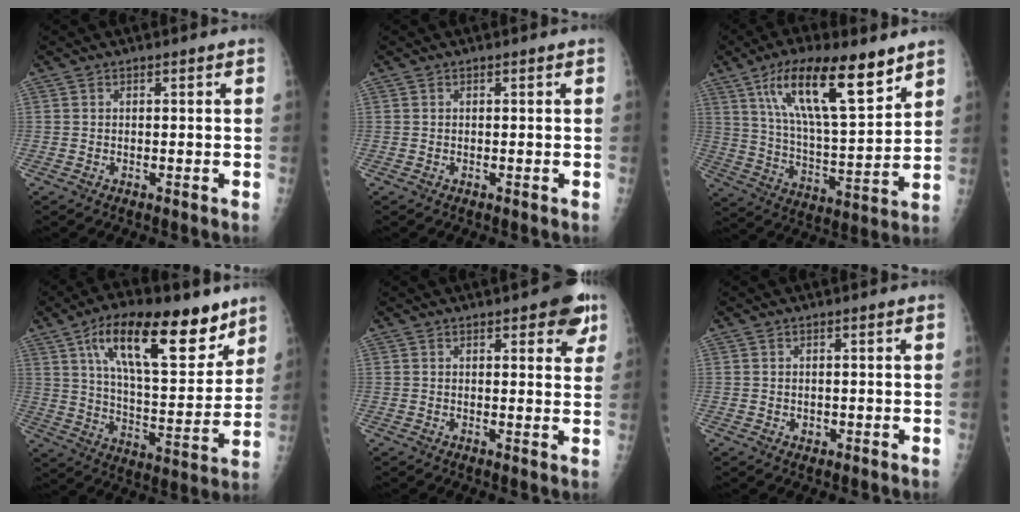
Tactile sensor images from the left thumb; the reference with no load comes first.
{"total": 0.0}
{"total": 19.8, "force": [11.5, 5.9, 15.0], "torque": [-0.230, -0.047, 0.205]}
{"total": 23.7, "force": [13.3, 9.6, 17.1], "torque": [-0.229, -0.047, 0.222]}
{"total": 7.2, "force": [4.0, 2.7, 5.4], "torque": [-0.038, -0.014, 0.042]}
{"total": 0.8, "force": [0.1, 0.7, 0.4], "torque": [-0.005, -0.001, 0.004]}